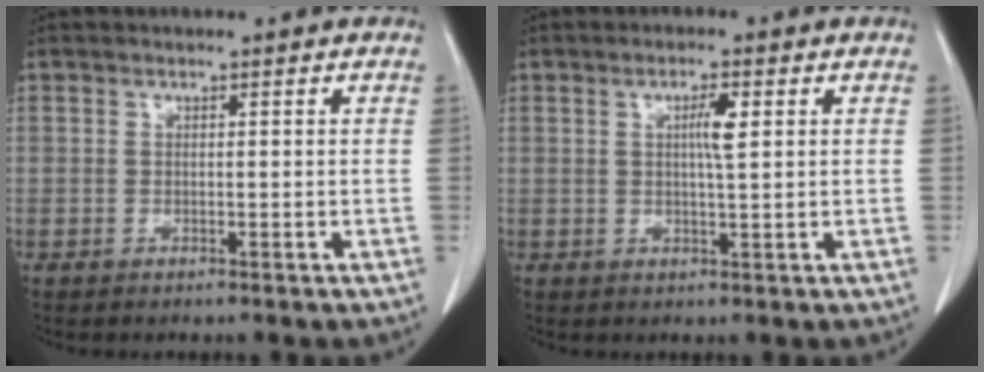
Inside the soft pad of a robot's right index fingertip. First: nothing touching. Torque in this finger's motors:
{"motor_torque": [0.18, 0.17, 0.07, 0.05]}